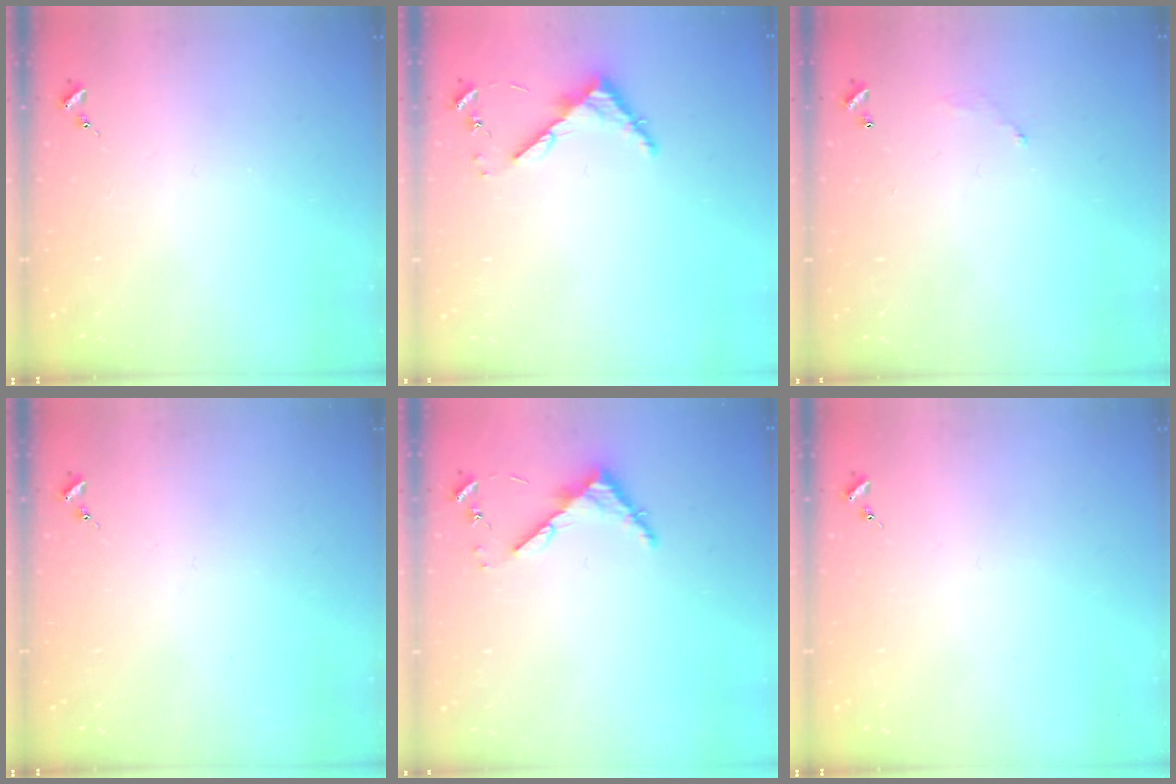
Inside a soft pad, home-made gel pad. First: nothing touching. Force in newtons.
{"total": 4.6, "press": 4.6, "slide": 0.4}
{"total": 5.2, "press": 5.2, "slide": 0.3}
{"total": 0.0}
{"total": 4.6, "press": 4.6, "slide": 0.4}
{"total": 0.0}